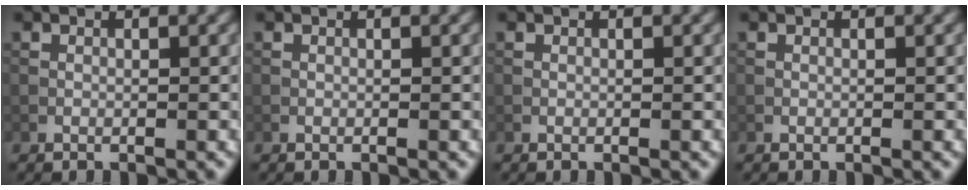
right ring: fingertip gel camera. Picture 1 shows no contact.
{"total": 0.0}
{"total": 0.0}
{"total": 0.0}